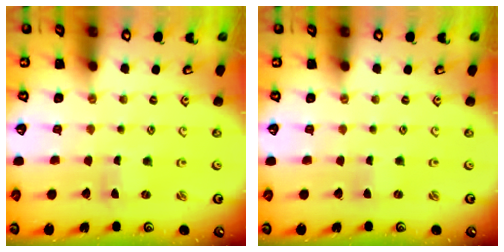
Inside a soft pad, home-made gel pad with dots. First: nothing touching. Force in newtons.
{"total": 0.0}